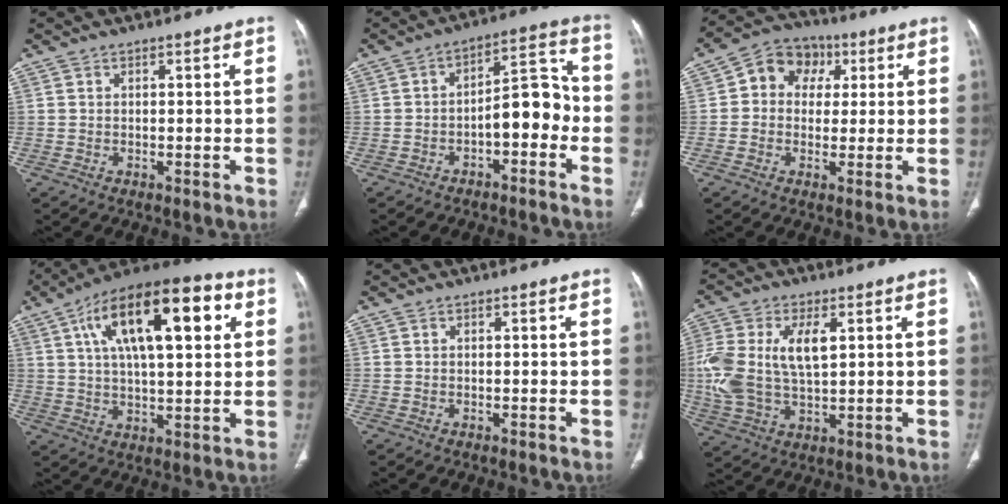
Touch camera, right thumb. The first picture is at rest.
{"total": 9.7, "force": [-3.1, 4.8, 7.8], "torque": [-0.088, 0.050, -0.052]}
{"total": 9.3, "force": [2.1, 7.9, 4.5], "torque": [-0.040, 0.014, 0.022]}
{"total": 22.2, "force": [7.6, 8.9, 18.9], "torque": [-0.294, 0.013, 0.117]}
{"total": 0.0}
{"total": 14.2, "force": [2.5, 7.4, 11.8], "torque": [-0.264, 0.006, 0.054]}